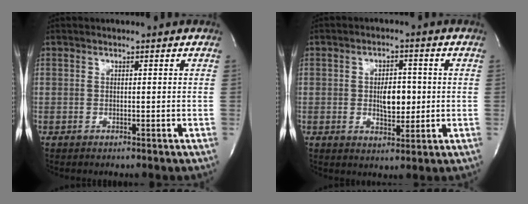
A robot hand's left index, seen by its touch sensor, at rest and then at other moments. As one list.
[{"total": 5.3, "force": [0.0, 2.6, 4.6], "torque": [-0.072, 0.001, 0.006]}]